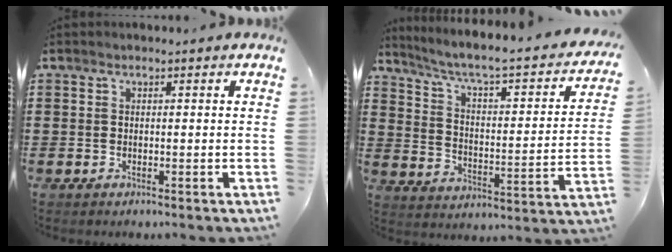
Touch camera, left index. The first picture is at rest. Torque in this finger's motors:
{"motor_torque": [0.97, -1.16, 0.03, -0.02]}